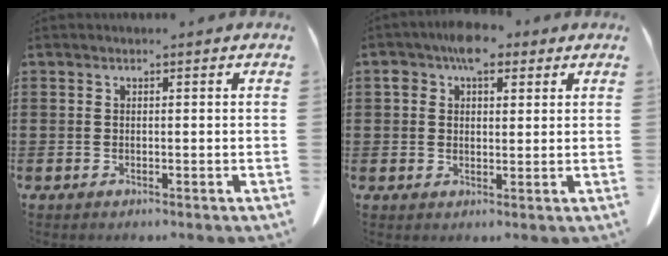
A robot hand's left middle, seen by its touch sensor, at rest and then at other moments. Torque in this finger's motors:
{"motor_torque": [2.14, 0.00, 0.39, 0.05]}